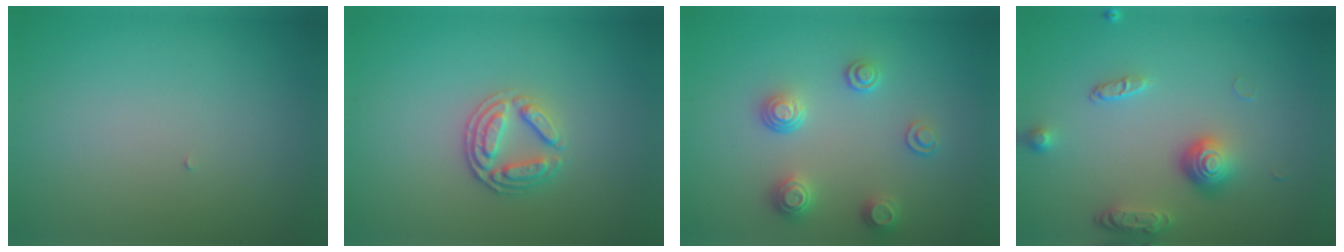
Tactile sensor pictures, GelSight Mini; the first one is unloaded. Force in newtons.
{"total": 2.6, "press": 2.5, "slide": 0.6}
{"total": 2.7, "press": 2.5, "slide": 0.9}
{"total": 3.7, "press": 2.7, "slide": 2.5}